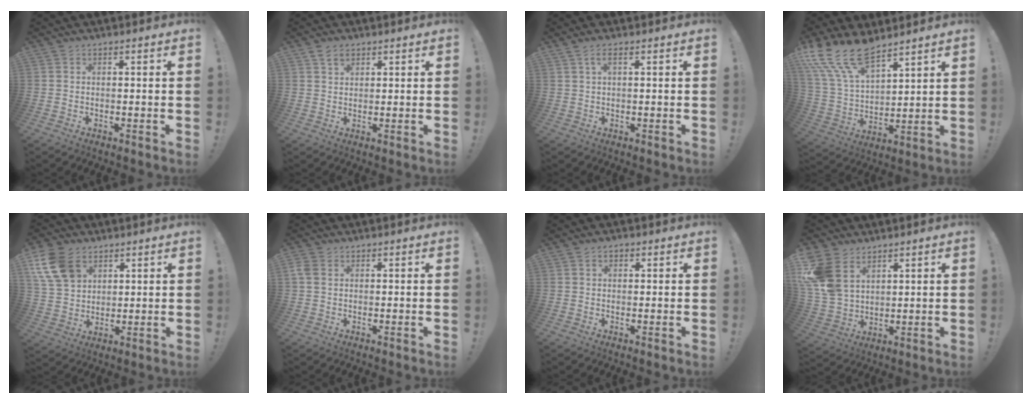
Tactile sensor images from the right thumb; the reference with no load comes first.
{"total": 3.0, "force": [1.9, 1.8, 1.5], "torque": [-0.022, -0.006, 0.034]}
{"total": 2.5, "force": [0.9, 0.7, 2.2], "torque": [-0.041, 0.002, 0.015]}
{"total": 16.7, "force": [12.8, 6.9, 8.3], "torque": [-0.185, -0.086, 0.242]}
{"total": 13.6, "force": [6.5, 9.7, 7.0], "torque": [-0.129, -0.026, 0.130]}
{"total": 3.5, "force": [1.0, 2.6, 2.0], "torque": [-0.049, 0.006, 0.021]}
{"total": 1.4, "force": [0.4, 1.1, 0.7], "torque": [-0.010, 0.003, 0.006]}
{"total": 13.0, "force": [6.2, 9.1, 6.9], "torque": [-0.141, -0.031, 0.127]}